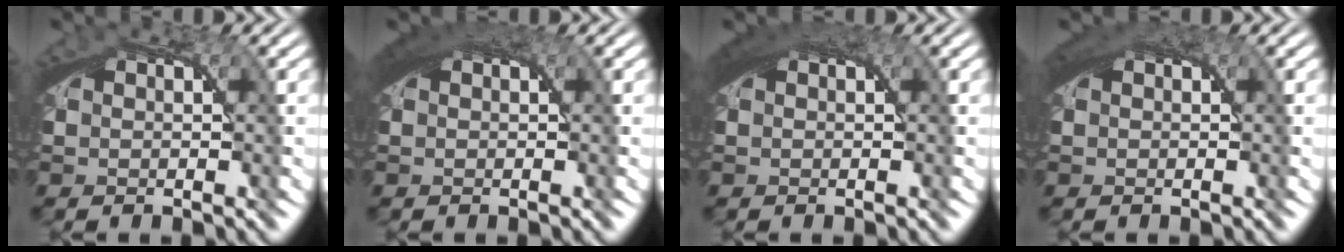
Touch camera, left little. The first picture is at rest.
{"total": 2.7, "force": [1.0, 1.4, 2.1], "torque": [-0.042, -0.002, 0.016]}
{"total": 2.7, "force": [0.9, 1.4, 2.2], "torque": [-0.043, -0.002, 0.016]}
{"total": 2.1, "force": [0.8, 1.1, 1.6], "torque": [-0.034, -0.003, 0.013]}